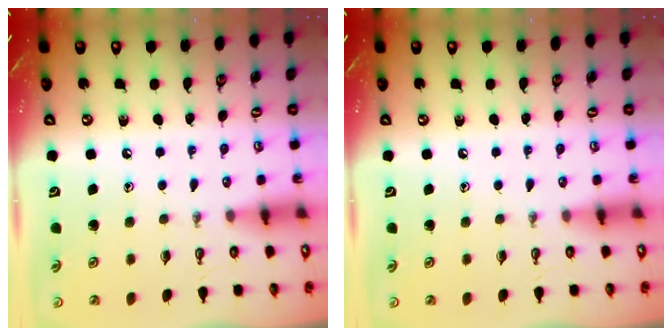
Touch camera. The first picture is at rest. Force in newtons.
{"total": 0.0}